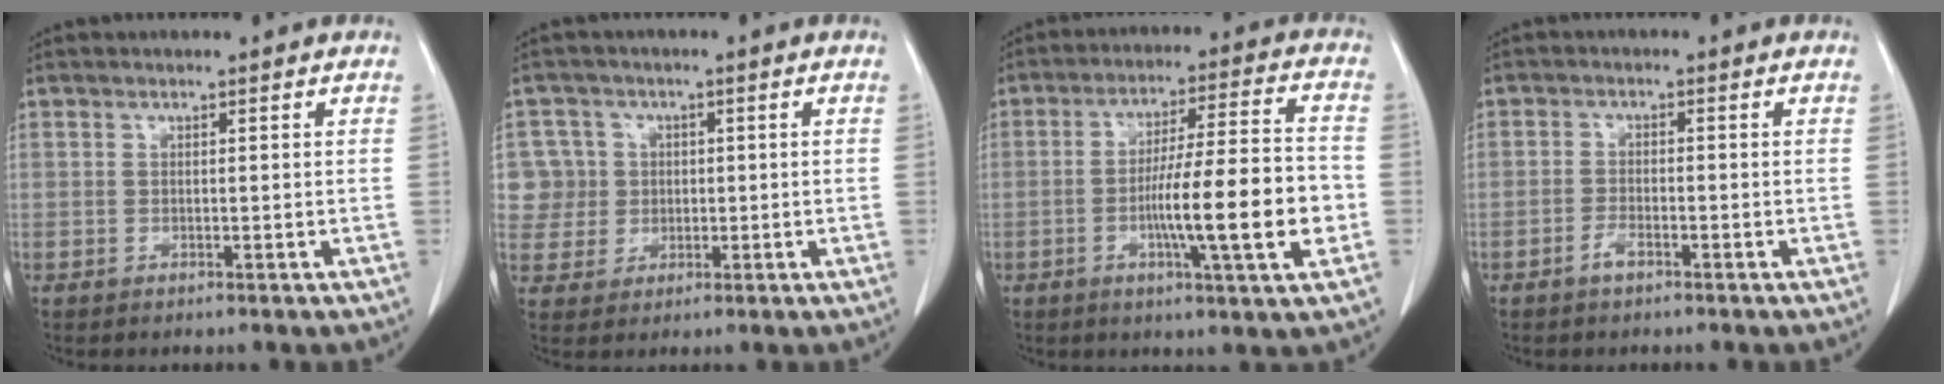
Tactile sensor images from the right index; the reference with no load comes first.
{"total": 7.2, "force": [1.2, 7.1, 0.1], "torque": [0.000, 0.027, 0.031]}
{"total": 14.5, "force": [-3.4, 0.6, 14.1], "torque": [-0.230, 0.002, -0.057]}
{"total": 2.0, "force": [-1.4, 0.6, 1.3], "torque": [-0.027, 0.001, -0.026]}